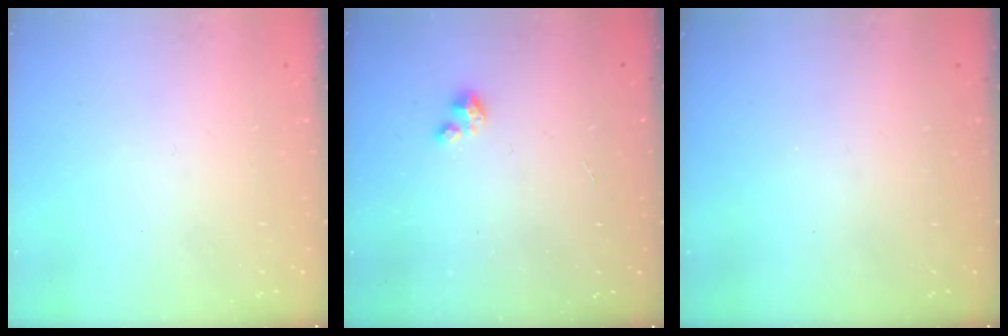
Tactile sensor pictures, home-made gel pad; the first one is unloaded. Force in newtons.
{"total": 1.8, "press": 1.8, "slide": 0.2}
{"total": 0.0}